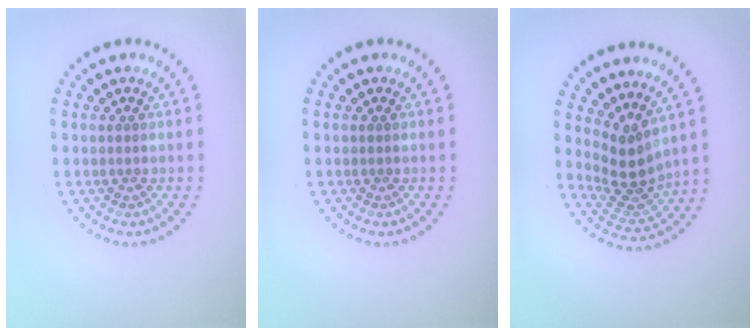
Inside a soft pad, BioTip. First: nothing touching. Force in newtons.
{"total": 0.0}
{"total": 3.5, "press": 2.7, "slide": 2.2}